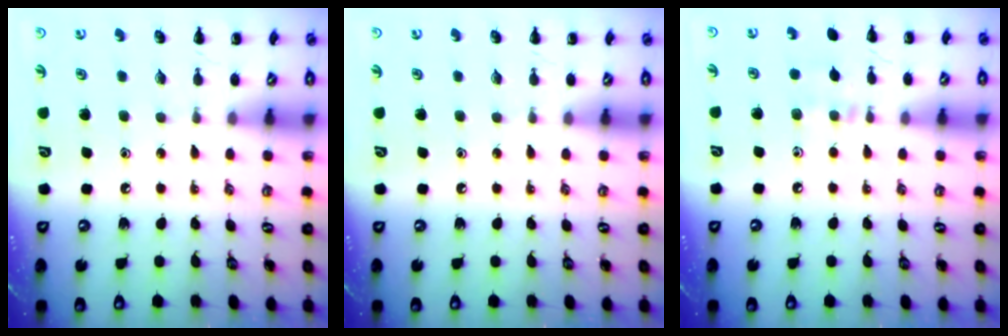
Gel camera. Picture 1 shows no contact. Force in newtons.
{"total": 0.0}
{"total": 6.2, "press": 5.9, "slide": 2.0}